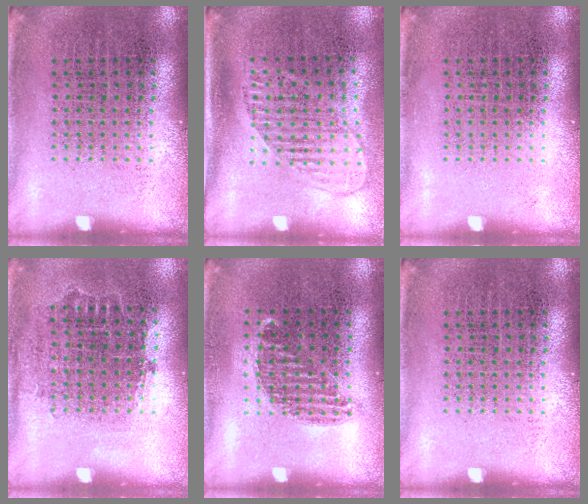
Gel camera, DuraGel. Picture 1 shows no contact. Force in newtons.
{"total": 1.4, "press": 1.2, "slide": 0.7}
{"total": 0.0}
{"total": 0.8, "press": 0.7, "slide": 0.3}
{"total": 0.8, "press": 0.6, "slide": 0.4}
{"total": 0.0}